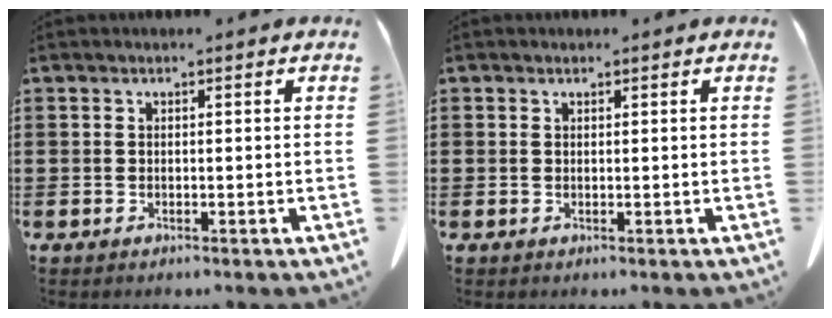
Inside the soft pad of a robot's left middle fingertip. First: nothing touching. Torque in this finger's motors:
{"motor_torque": [-1.32, 0.81, -0.54, -0.10]}